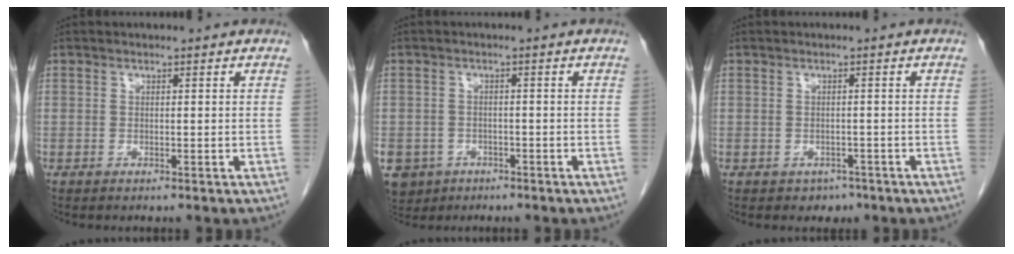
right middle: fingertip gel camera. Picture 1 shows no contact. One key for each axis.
{"total": 7.9, "fx": -4.1, "fy": 6.4, "fz": 2.1, "tx": -0.060, "ty": 0.000, "tz": -0.060}
{"total": 1.9, "fx": -1.2, "fy": 1.5, "fz": 0.3, "tx": -0.004, "ty": 0.005, "tz": -0.011}